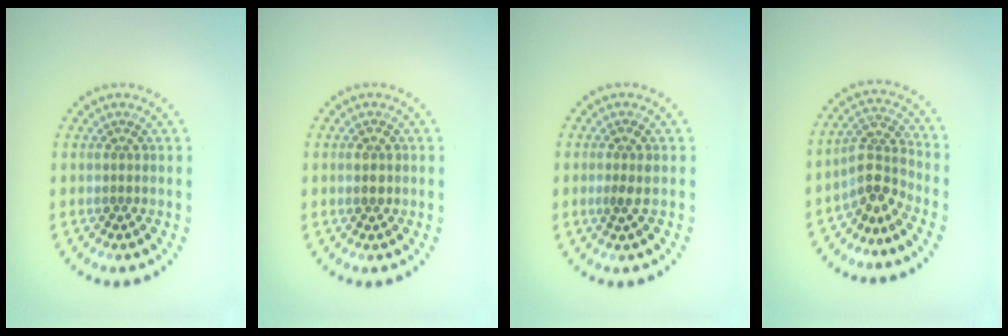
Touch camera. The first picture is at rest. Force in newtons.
{"total": 1.6, "press": 1.6, "slide": 0.1}
{"total": 1.1, "press": 1.0, "slide": 0.4}
{"total": 3.2, "press": 2.4, "slide": 2.1}